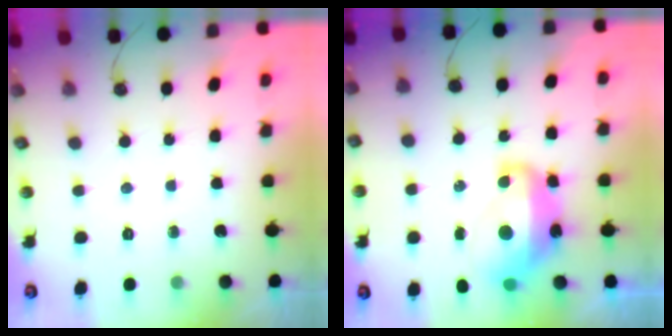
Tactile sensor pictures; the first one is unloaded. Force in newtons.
{"total": 8.6, "press": 8.5, "slide": 1.2}